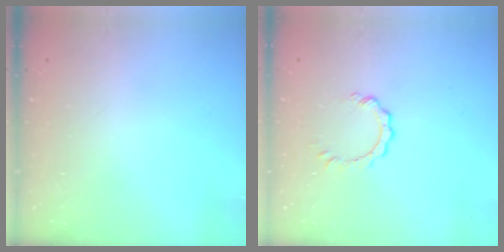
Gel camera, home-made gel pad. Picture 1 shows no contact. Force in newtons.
{"total": 4.1, "press": 4.1, "slide": 0.5}